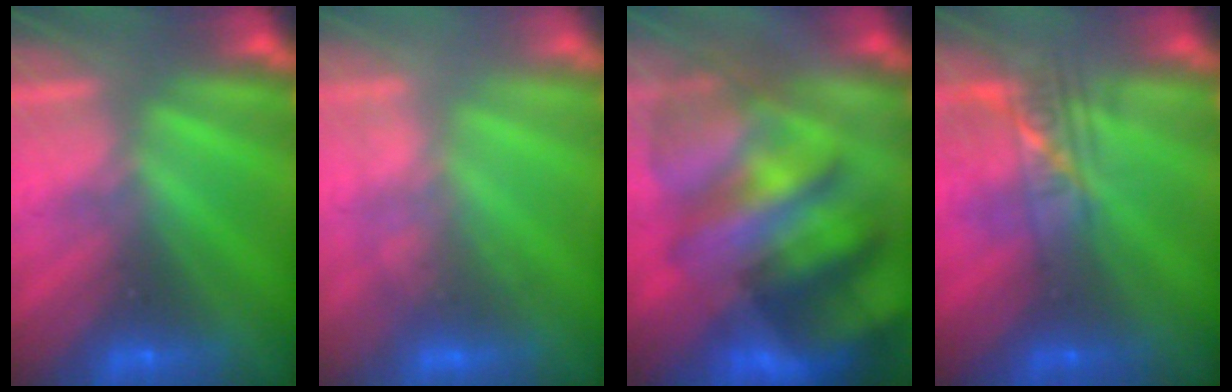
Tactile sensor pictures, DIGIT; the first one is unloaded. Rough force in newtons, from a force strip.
{"total": 2.7}
{"total": 8.2}
{"total": 2.2}